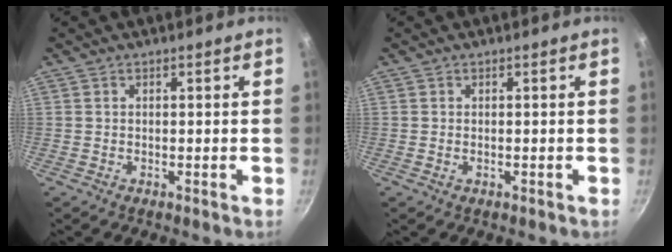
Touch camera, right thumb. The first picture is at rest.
{"total": 0.6, "force": [-0.2, 0.3, 0.5], "torque": [-0.008, 0.001, -0.002]}